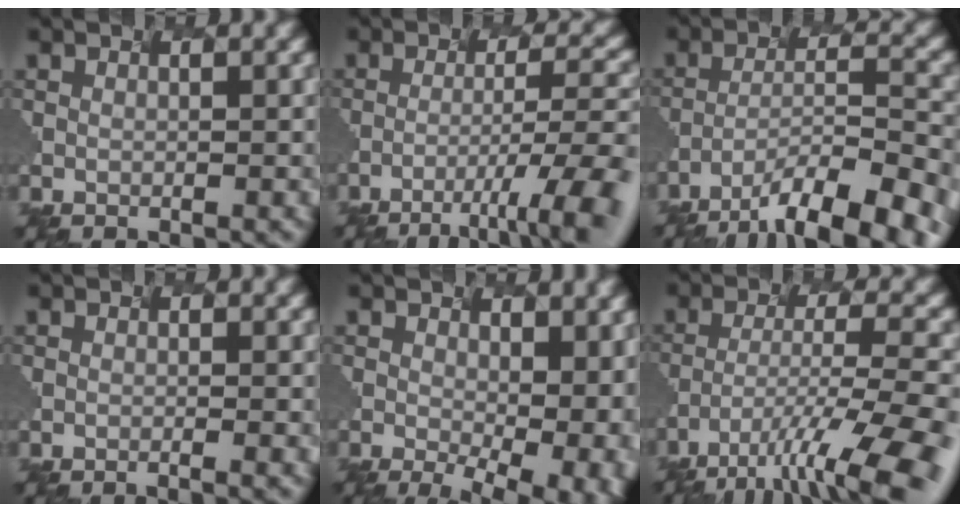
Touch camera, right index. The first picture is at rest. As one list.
[{"total": 8.6, "force": [-5.8, 0.5, 6.3], "torque": [-0.116, -0.002, -0.057]}, {"total": 12.0, "force": [-9.9, 1.9, 6.4], "torque": [-0.135, -0.009, -0.127]}, {"total": 1.1, "force": [-0.7, 0.0, 0.9], "torque": [-0.012, -0.002, -0.004]}, {"total": 7.0, "force": [-0.6, 3.4, 6.1], "torque": [-0.071, -0.028, 0.037]}, {"total": 10.4, "force": [-8.1, 1.0, 6.4], "torque": [-0.139, -0.008, -0.107]}]